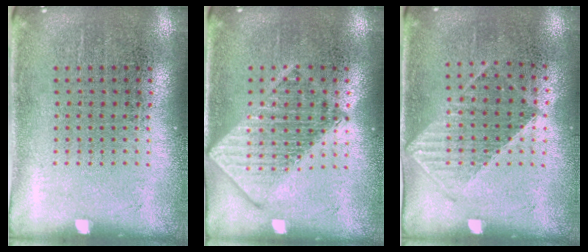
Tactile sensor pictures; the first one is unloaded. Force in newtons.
{"total": 2.8, "press": 2.8, "slide": 0.4}
{"total": 1.0, "press": 0.9, "slide": 0.5}